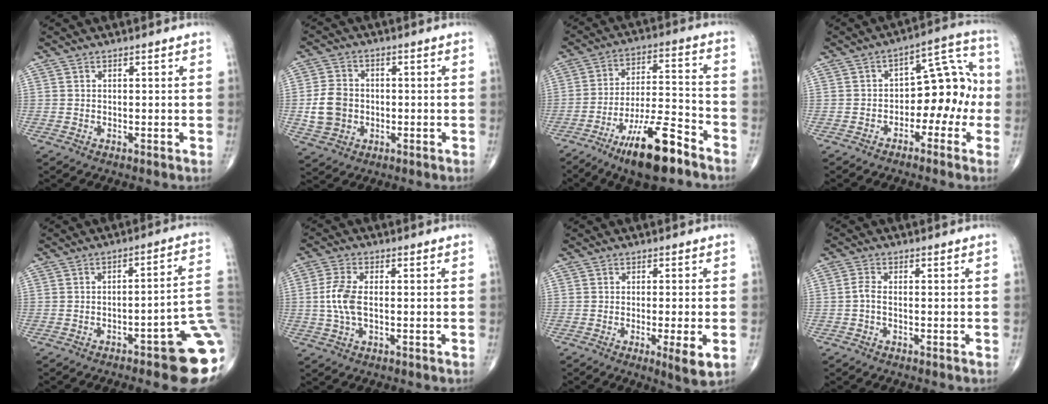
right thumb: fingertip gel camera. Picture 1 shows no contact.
{"total": 7.9, "force": [-1.0, 6.5, 4.3], "torque": [-0.070, 0.012, -0.017]}
{"total": 15.3, "force": [-9.9, 4.0, 11.0], "torque": [-0.186, 0.066, -0.171]}
{"total": 11.1, "force": [-2.6, 7.0, 8.2], "torque": [-0.062, 0.051, -0.047]}
{"total": 15.9, "force": [-6.5, 3.6, 14.1], "torque": [-0.112, 0.044, -0.080]}
{"total": 6.1, "force": [-0.2, 3.0, 5.3], "torque": [-0.125, 0.008, -0.008]}
{"total": 5.3, "force": [-1.4, 0.6, 5.0], "torque": [-0.080, -0.014, -0.024]}
{"total": 1.7, "force": [-0.5, 0.7, 1.5], "torque": [-0.030, 0.004, -0.014]}